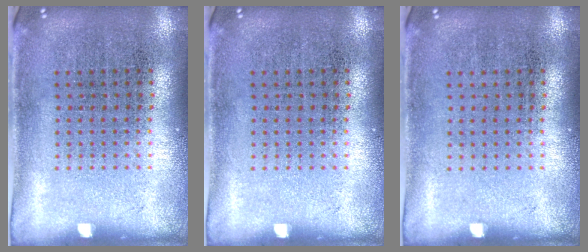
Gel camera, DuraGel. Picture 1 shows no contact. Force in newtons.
{"total": 0.0}
{"total": 0.0}